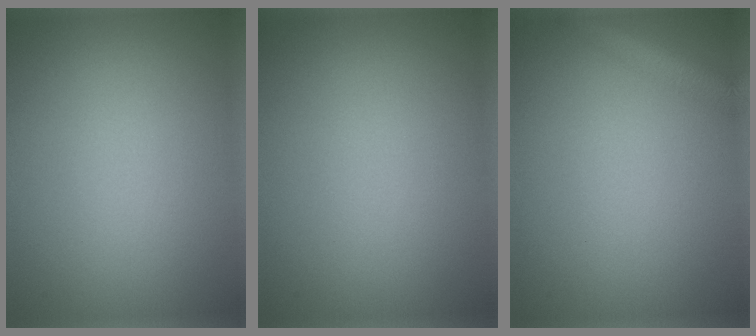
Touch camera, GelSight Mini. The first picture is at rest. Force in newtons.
{"total": 0.0}
{"total": 2.6, "press": 2.6, "slide": 0.1}